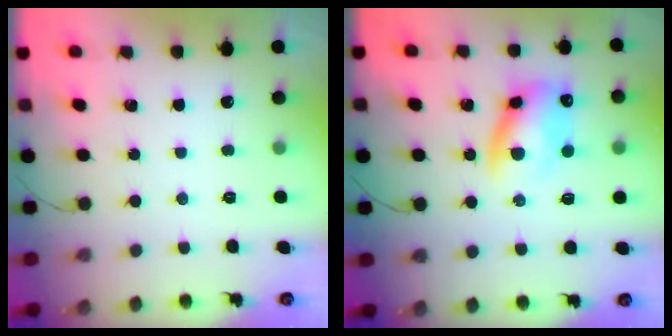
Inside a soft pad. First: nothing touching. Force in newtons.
{"total": 12.0, "press": 11.6, "slide": 3.1}